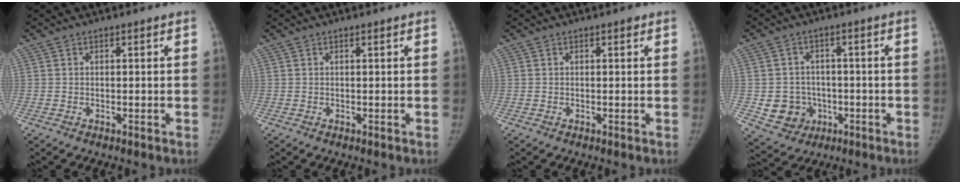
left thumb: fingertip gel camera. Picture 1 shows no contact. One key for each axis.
{"total": 0.0}
{"total": 0.6, "fx": 0.3, "fy": 0.2, "fz": 0.4, "tx": -0.006, "ty": -0.001, "tz": 0.003}
{"total": 7.8, "fx": -1.7, "fy": 7.2, "fz": 2.4, "tx": -0.013, "ty": 0.013, "tz": -0.016}